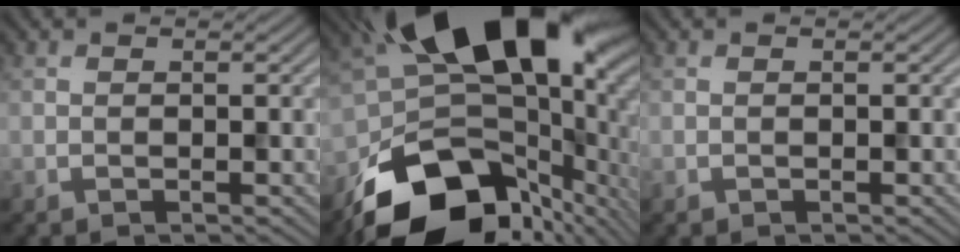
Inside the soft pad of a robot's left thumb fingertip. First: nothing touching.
{"total": 19.1, "force": [-4.3, 11.3, 14.8], "torque": [-0.241, -0.059, -0.049]}
{"total": 0.0}